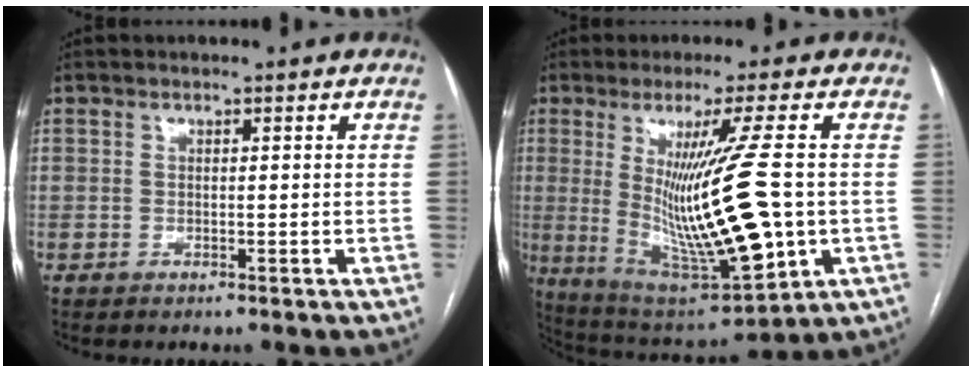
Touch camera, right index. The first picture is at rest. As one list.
[{"total": 18.9, "force": [-0.3, 1.4, 18.8], "torque": [-0.355, -0.026, 0.010]}]